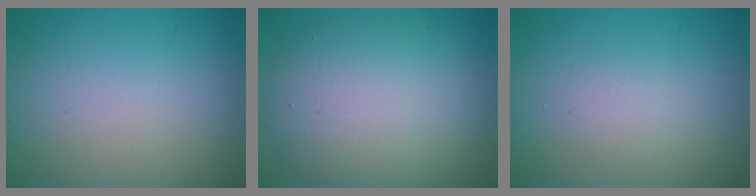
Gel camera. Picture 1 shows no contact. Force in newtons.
{"total": 8.8, "press": 8.8, "slide": 0.8}
{"total": 1.2, "press": 1.2, "slide": 0.1}